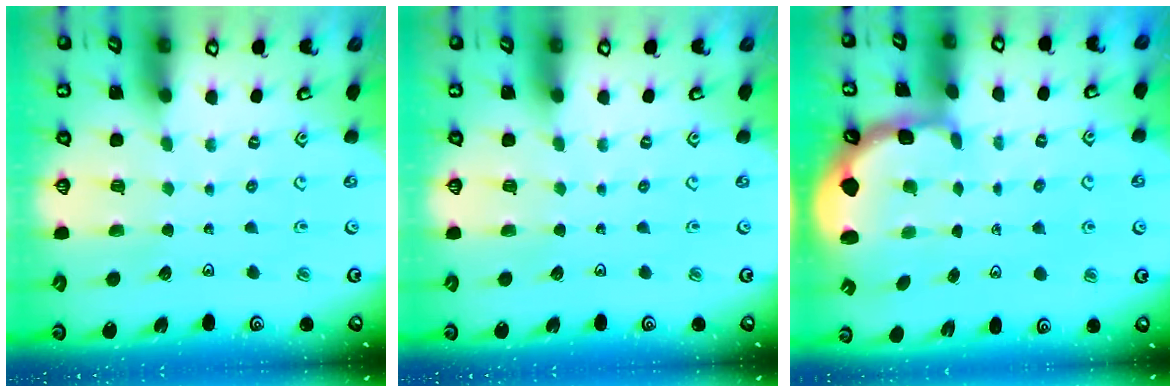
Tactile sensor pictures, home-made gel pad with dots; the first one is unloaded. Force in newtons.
{"total": 0.0}
{"total": 2.4, "press": 1.6, "slide": 1.8}